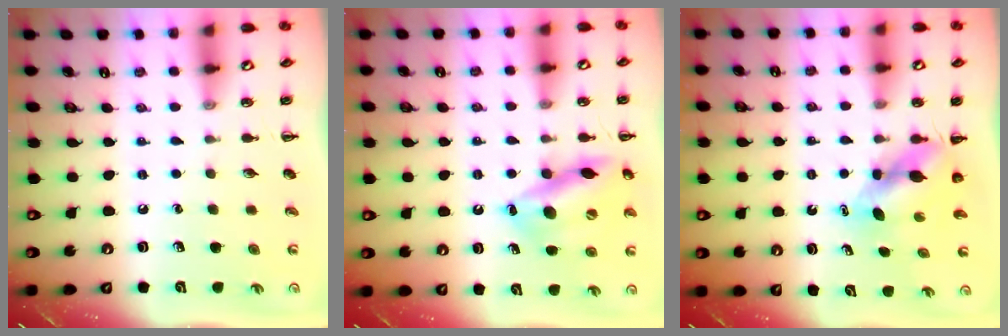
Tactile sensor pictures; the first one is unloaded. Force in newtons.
{"total": 15.9, "press": 15.6, "slide": 2.9}
{"total": 5.6, "press": 5.6, "slide": 0.3}